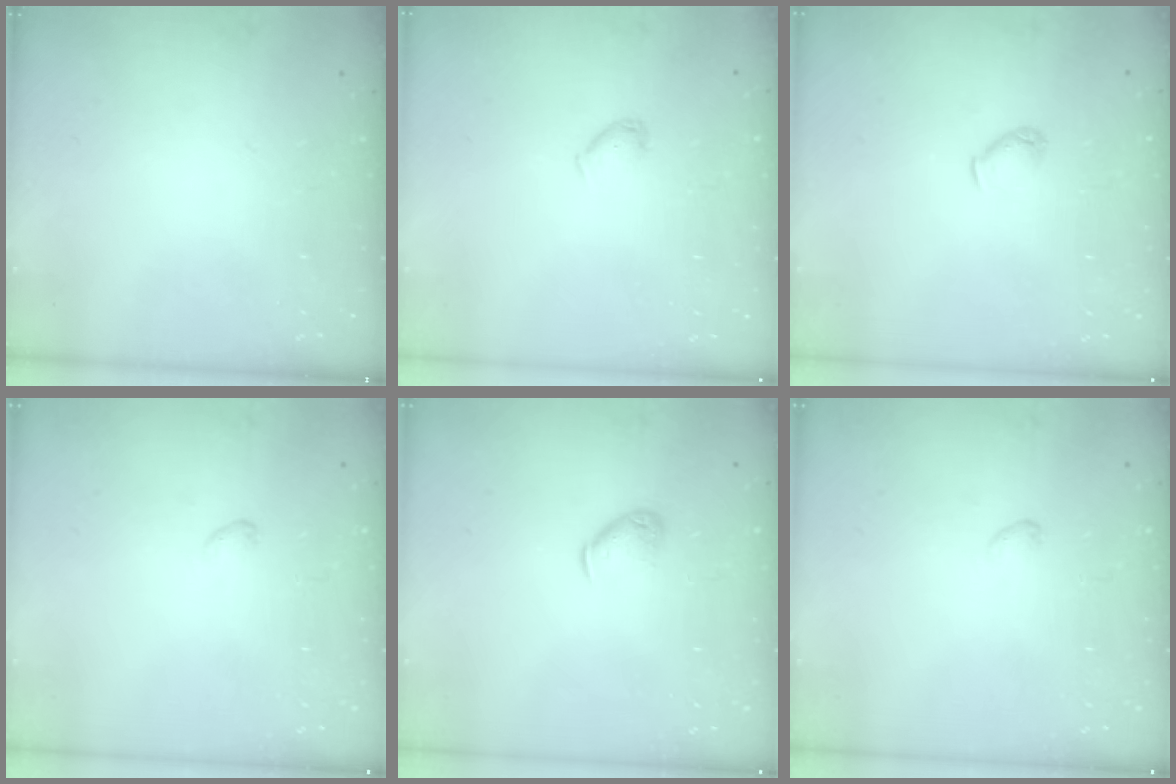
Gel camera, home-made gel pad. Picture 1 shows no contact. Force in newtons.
{"total": 3.4, "press": 3.4, "slide": 0.6}
{"total": 3.9, "press": 3.8, "slide": 0.7}
{"total": 2.7, "press": 2.7, "slide": 0.5}
{"total": 5.6, "press": 5.5, "slide": 0.9}
{"total": 2.7, "press": 2.7, "slide": 0.5}